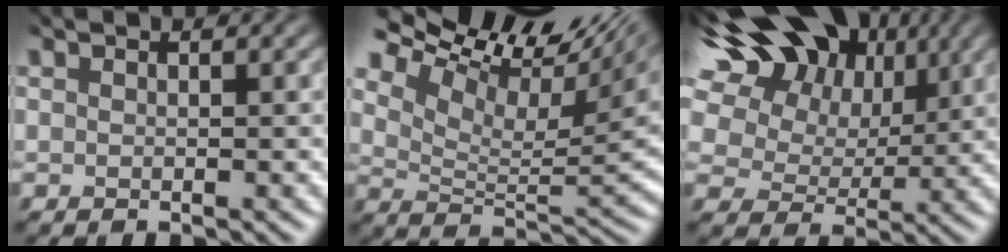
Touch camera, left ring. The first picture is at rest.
{"total": 12.7, "force": [7.1, 5.9, 8.7], "torque": [-0.171, 0.038, 0.123]}
{"total": 15.1, "force": [5.8, 10.8, 9.0], "torque": [-0.191, 0.057, 0.085]}